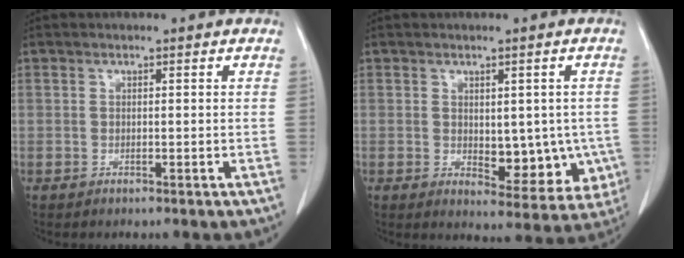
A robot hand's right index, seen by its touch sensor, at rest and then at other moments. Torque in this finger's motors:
{"motor_torque": [0.22, 0.10, 0.13, 0.01]}